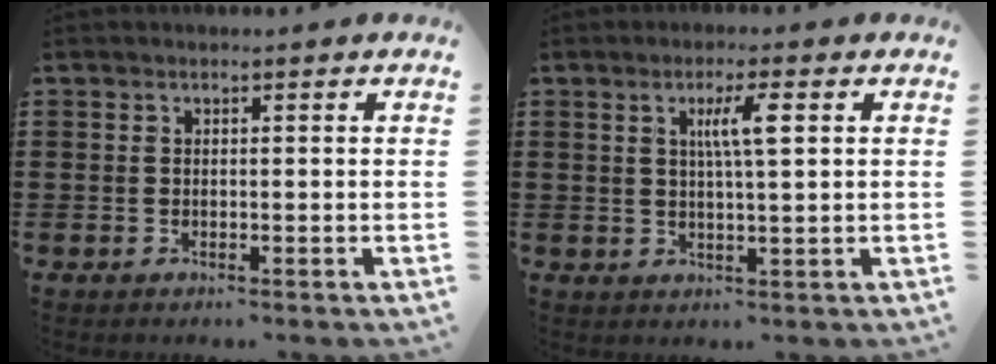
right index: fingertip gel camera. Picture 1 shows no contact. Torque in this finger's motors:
{"motor_torque": [0.60, -0.17, 0.25, 0.12]}